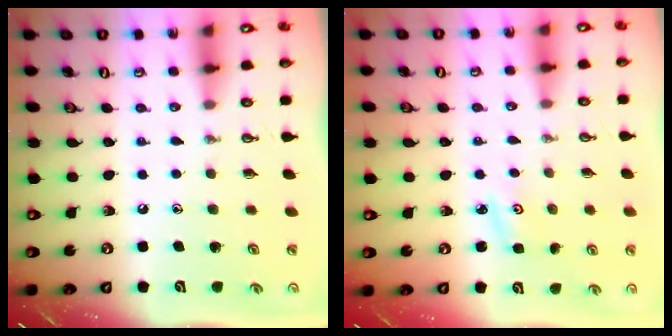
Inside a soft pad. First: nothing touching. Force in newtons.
{"total": 3.2, "press": 3.2, "slide": 0.4}